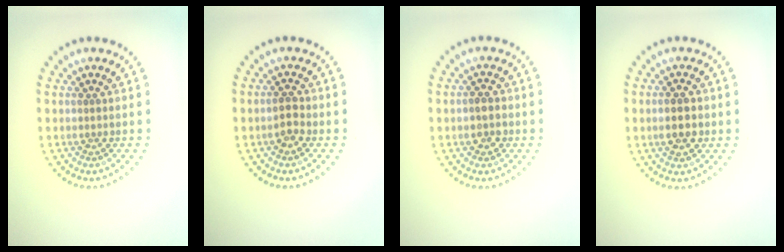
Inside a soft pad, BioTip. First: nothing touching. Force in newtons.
{"total": 1.8, "press": 1.8, "slide": 0.3}
{"total": 1.9, "press": 1.9, "slide": 0.3}
{"total": 2.8, "press": 2.8, "slide": 0.4}